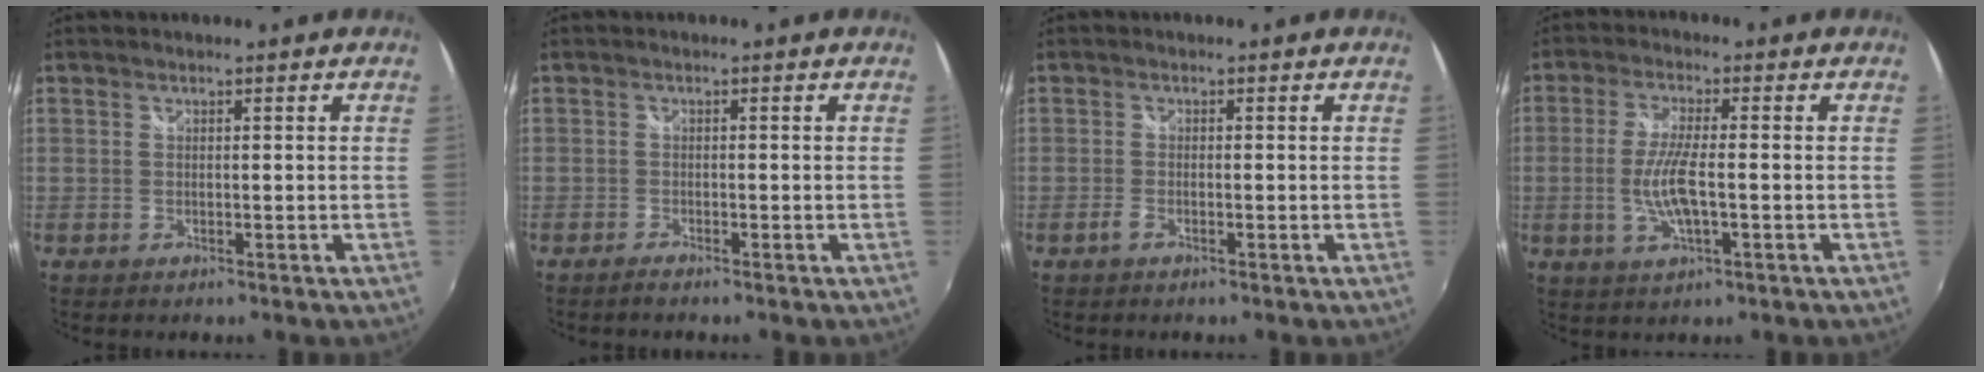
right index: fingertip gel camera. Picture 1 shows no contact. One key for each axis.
{"total": 1.2, "fx": -1.1, "fy": 0.1, "fz": 0.4, "tx": -0.013, "ty": -0.004, "tz": -0.024}
{"total": 1.4, "fx": -0.8, "fy": 0.3, "fz": 1.1, "tx": -0.025, "ty": -0.002, "tz": -0.016}
{"total": 7.6, "fx": -1.4, "fy": 1.6, "fz": 7.3, "tx": -0.146, "ty": -0.008, "tz": -0.027}